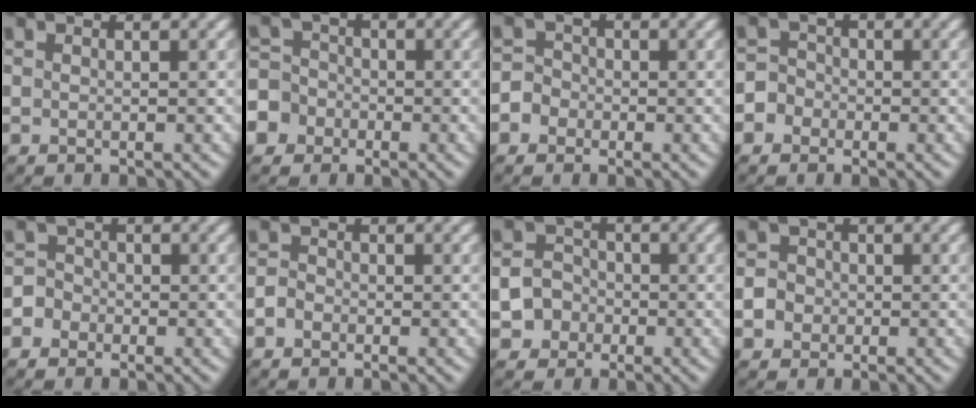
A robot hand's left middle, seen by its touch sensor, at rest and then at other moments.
{"total": 7.5, "force": [-3.7, 6.3, 1.4], "torque": [-0.038, -0.004, -0.094]}
{"total": 2.9, "force": [-1.3, 2.5, 0.4], "torque": [0.016, 0.010, -0.039]}
{"total": 3.3, "force": [-1.6, 2.8, 0.3], "torque": [0.020, 0.011, -0.047]}
{"total": 3.0, "force": [-1.5, 2.6, 0.3], "torque": [0.019, 0.012, -0.045]}
{"total": 1.4, "force": [-0.8, 1.1, 0.3], "torque": [0.002, 0.001, -0.023]}
{"total": 4.8, "force": [-1.9, 4.3, 1.0], "torque": [0.004, 0.002, -0.049]}
{"total": 3.2, "force": [-0.7, 3.0, 0.9], "torque": [0.010, 0.019, -0.031]}